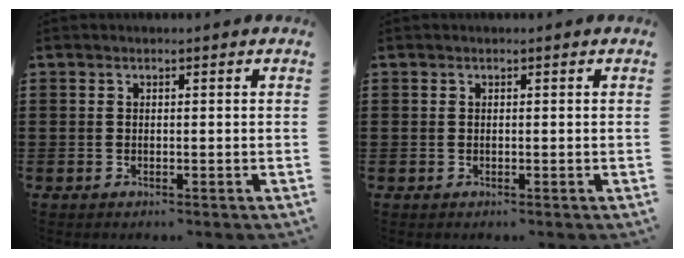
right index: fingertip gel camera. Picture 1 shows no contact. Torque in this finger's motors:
{"motor_torque": [0.02, 0.91, -0.52, -0.15]}